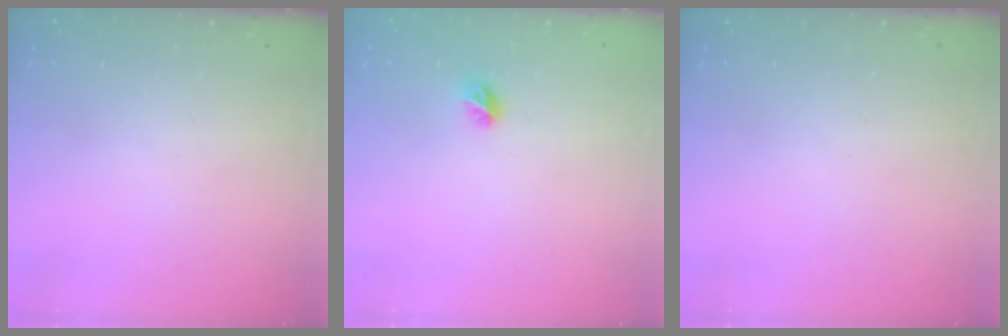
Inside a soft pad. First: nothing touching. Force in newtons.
{"total": 5.4, "press": 5.2, "slide": 1.4}
{"total": 0.0}